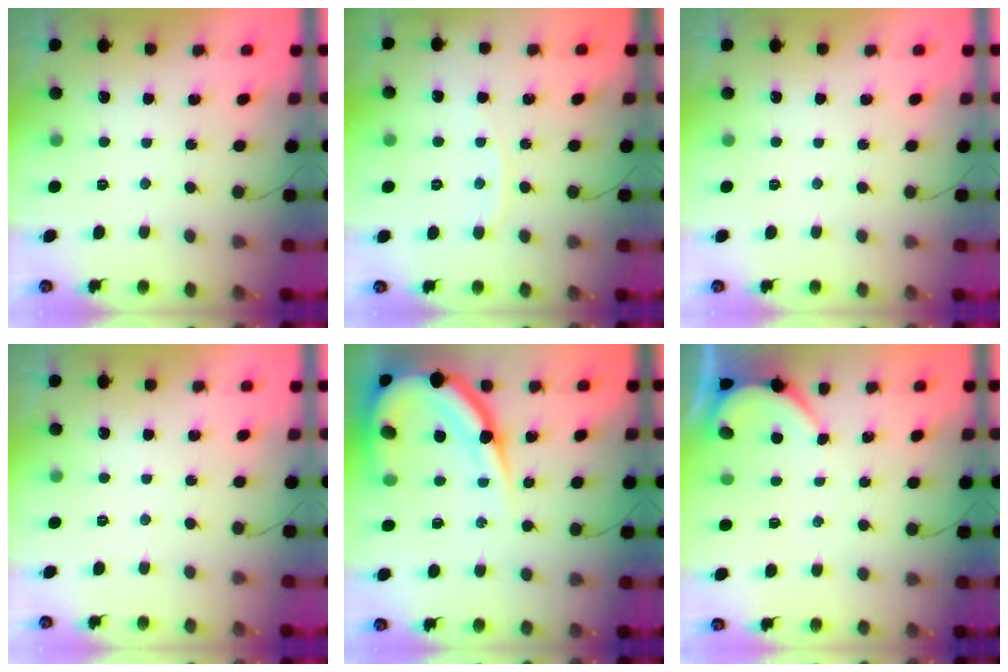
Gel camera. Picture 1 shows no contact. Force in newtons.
{"total": 2.9, "press": 2.9, "slide": 0.3}
{"total": 0.0}
{"total": 0.0}
{"total": 20.5, "press": 20.4, "slide": 2.0}
{"total": 1.9, "press": 1.9, "slide": 0.3}